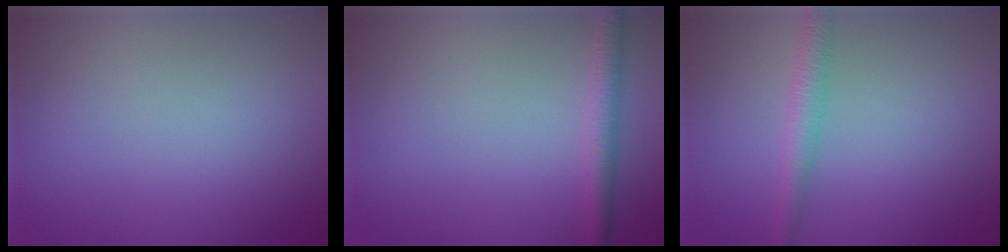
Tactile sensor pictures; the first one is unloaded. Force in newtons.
{"total": 2.2, "press": 2.2, "slide": 0.1}
{"total": 2.4, "press": 2.4, "slide": 0.1}